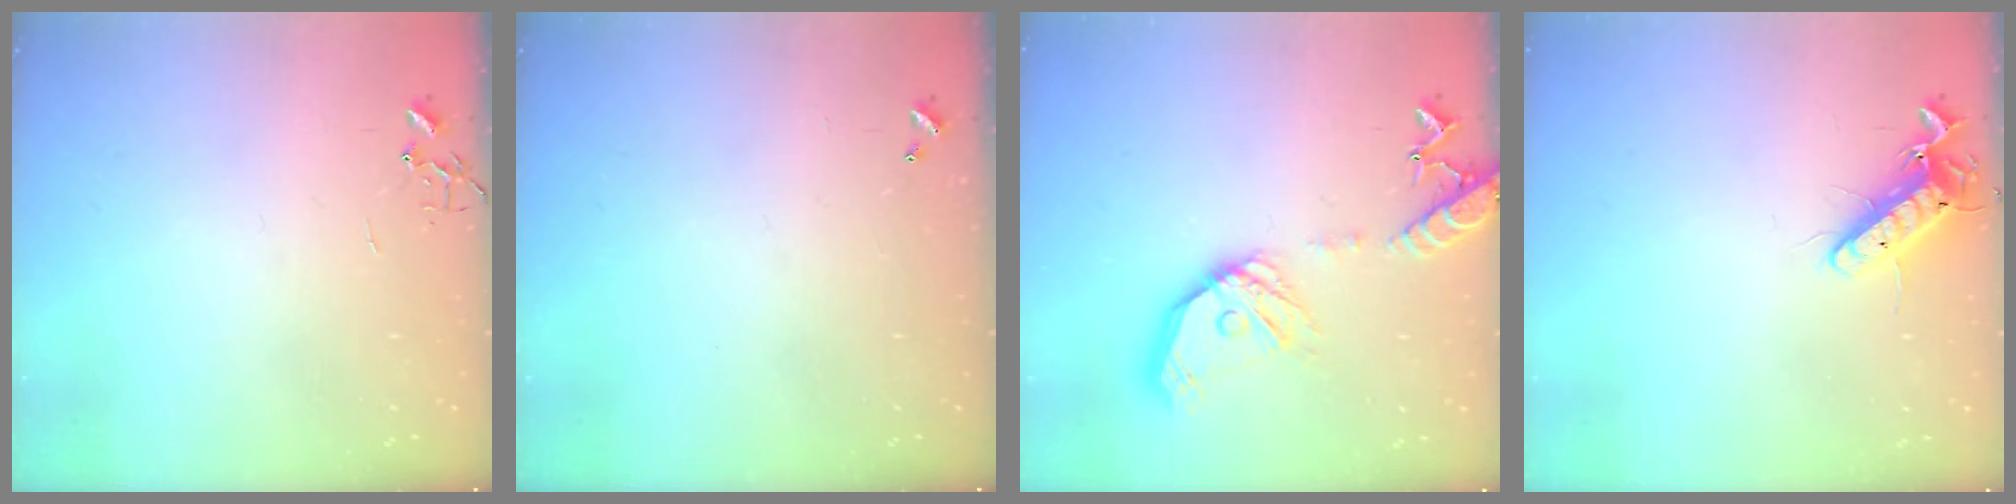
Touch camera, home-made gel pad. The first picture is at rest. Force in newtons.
{"total": 0.0}
{"total": 17.9, "press": 17.7, "slide": 2.6}
{"total": 13.1, "press": 12.9, "slide": 2.2}